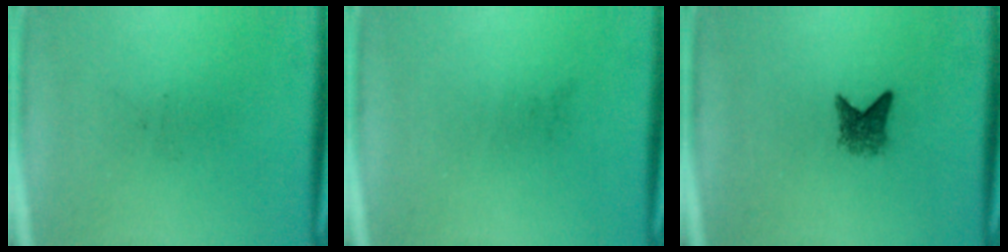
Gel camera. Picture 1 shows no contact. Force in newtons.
{"total": 0.0}
{"total": 2.6}